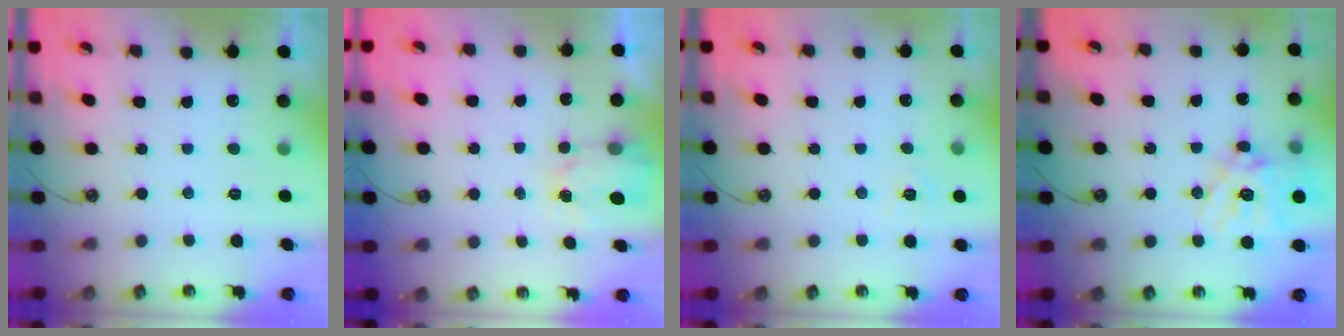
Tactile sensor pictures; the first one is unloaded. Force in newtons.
{"total": 2.9, "press": 2.8, "slide": 0.4}
{"total": 4.9, "press": 4.9, "slide": 0.4}
{"total": 17.9, "press": 17.7, "slide": 2.6}